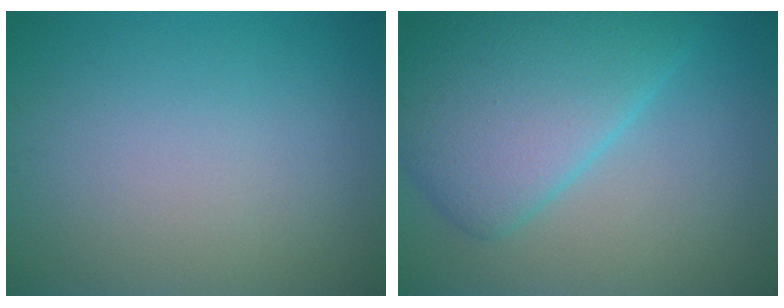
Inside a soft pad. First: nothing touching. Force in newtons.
{"total": 8.3, "press": 8.3, "slide": 0.2}